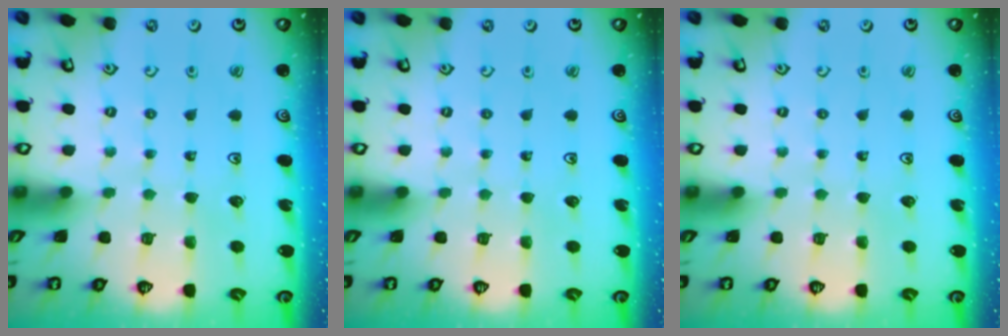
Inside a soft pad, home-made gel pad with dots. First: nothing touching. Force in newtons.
{"total": 0.0}
{"total": 0.0}